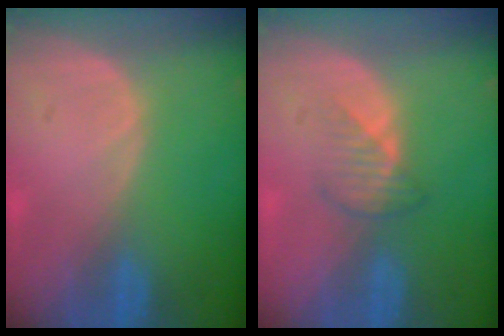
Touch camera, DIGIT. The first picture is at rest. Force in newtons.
{"total": 2.7, "press": 2.6, "slide": 0.5}